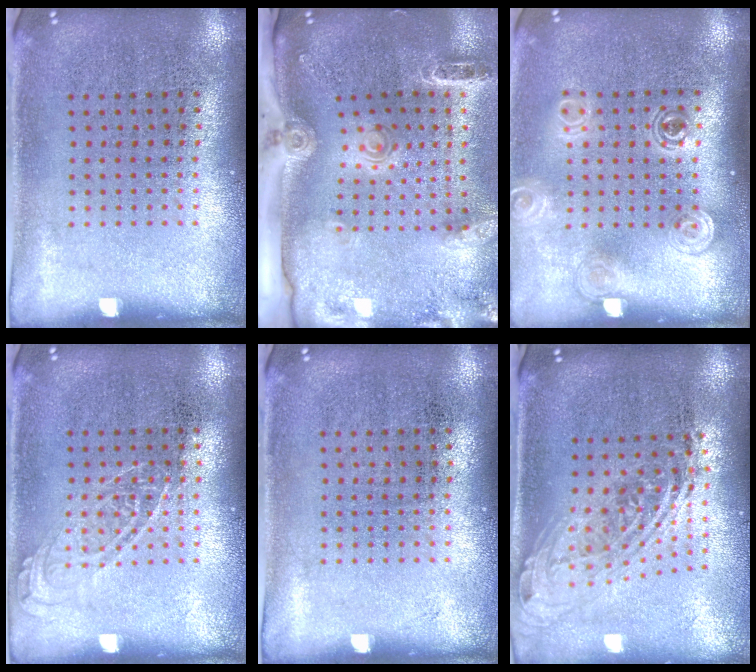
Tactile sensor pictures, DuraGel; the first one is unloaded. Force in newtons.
{"total": 2.8, "press": 2.1, "slide": 1.9}
{"total": 1.5, "press": 1.2, "slide": 0.9}
{"total": 1.6, "press": 1.5, "slide": 0.3}
{"total": 0.0}
{"total": 2.1, "press": 1.6, "slide": 1.4}